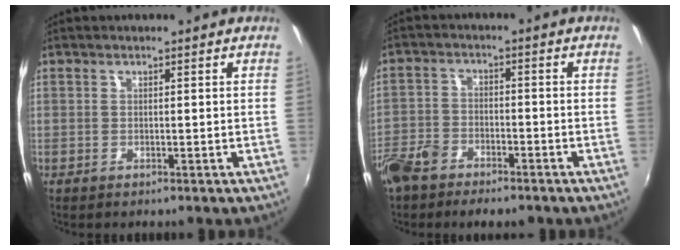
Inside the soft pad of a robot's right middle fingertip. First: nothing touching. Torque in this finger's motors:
{"motor_torque": [0.68, -1.45, 0.27, 0.21]}